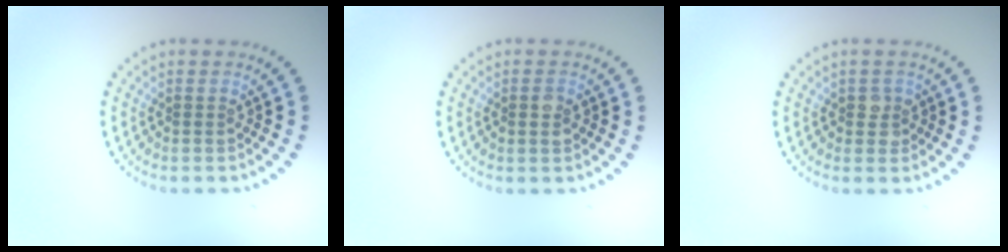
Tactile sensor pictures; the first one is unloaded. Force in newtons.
{"total": 1.3, "press": 1.3, "slide": 0.2}
{"total": 1.5, "press": 1.4, "slide": 0.7}